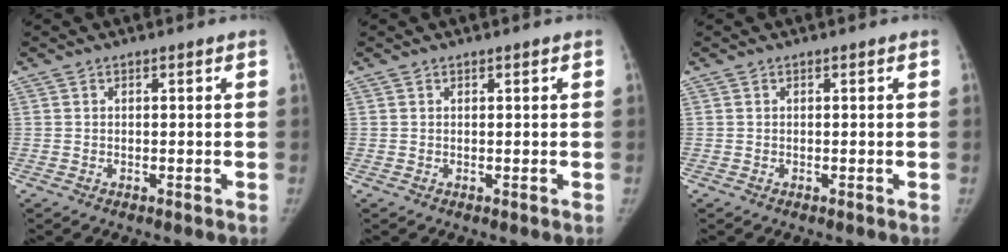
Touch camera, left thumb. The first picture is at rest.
{"total": 0.0}
{"total": 0.0}